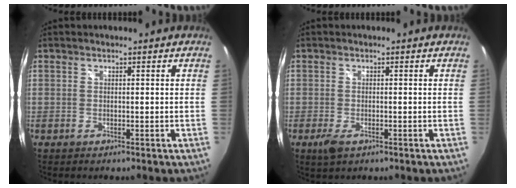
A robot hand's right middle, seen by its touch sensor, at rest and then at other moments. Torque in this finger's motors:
{"motor_torque": [0.68, -0.62, 0.23, 0.06]}